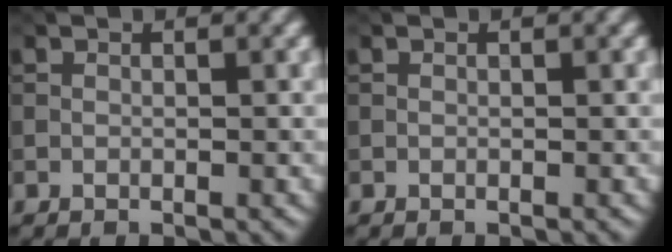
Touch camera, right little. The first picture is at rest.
{"total": 0.0}